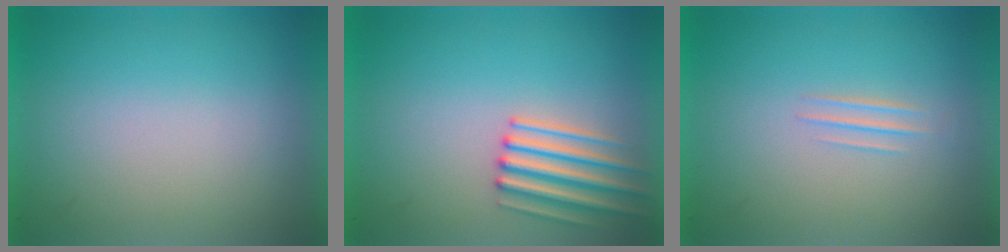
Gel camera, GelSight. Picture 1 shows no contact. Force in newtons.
{"total": 3.1}
{"total": 1.0}